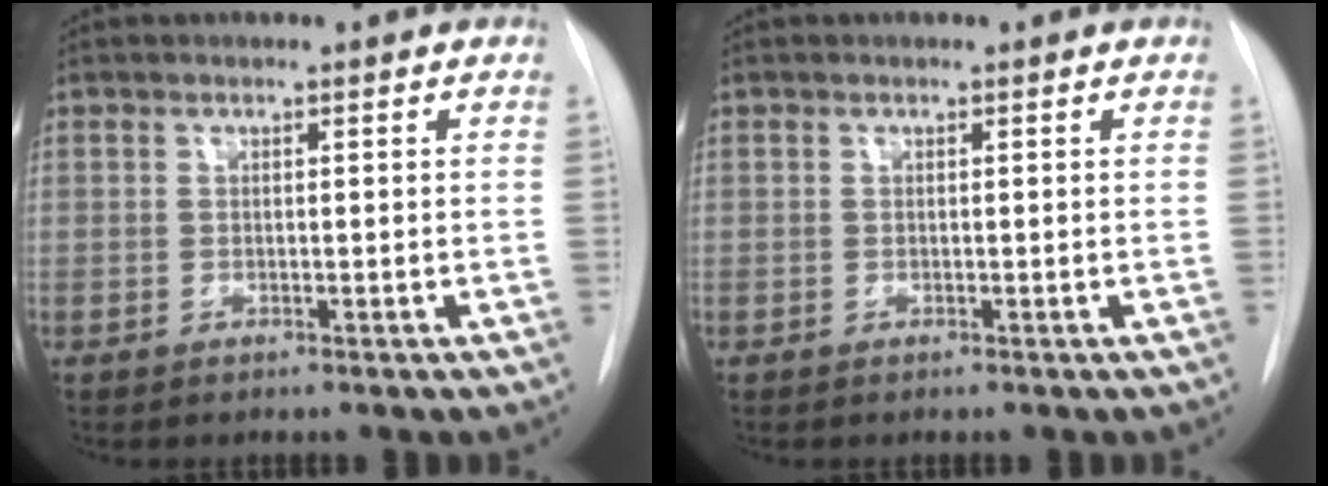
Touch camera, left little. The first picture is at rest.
{"total": 0.0}